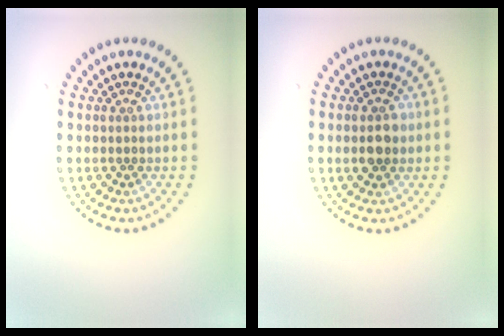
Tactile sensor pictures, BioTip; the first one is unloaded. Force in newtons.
{"total": 2.6, "press": 2.6, "slide": 0.2}